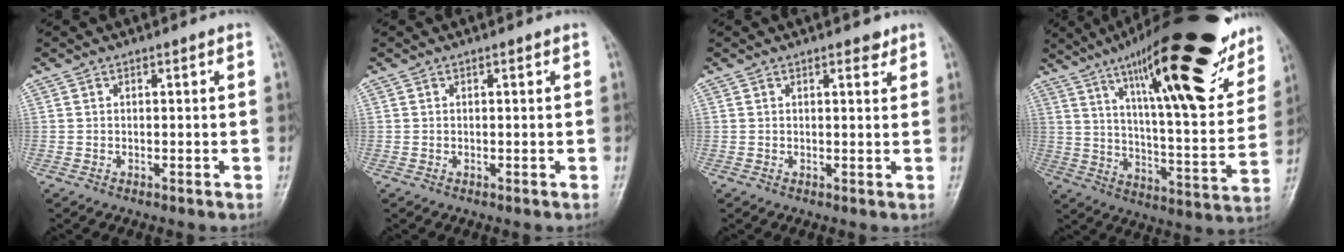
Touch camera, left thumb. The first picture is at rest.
{"total": 0.0}
{"total": 2.0, "force": [1.4, 0.8, 1.1], "torque": [-0.007, -0.007, 0.017]}
{"total": 31.5, "force": [18.5, 8.2, 24.2], "torque": [-0.333, -0.043, 0.286]}